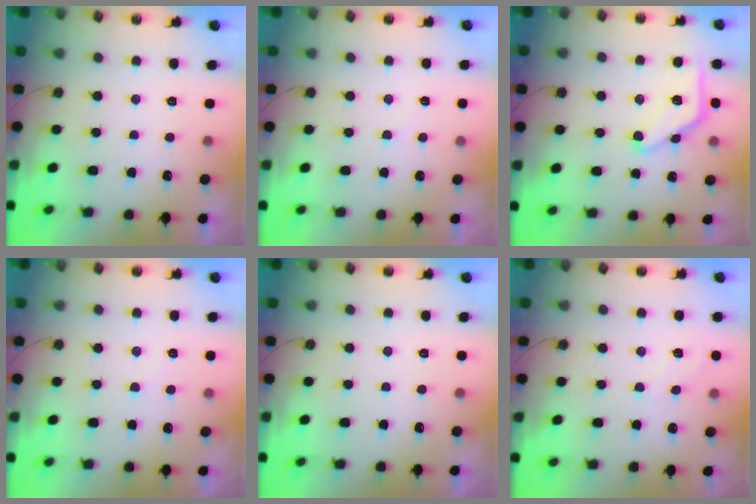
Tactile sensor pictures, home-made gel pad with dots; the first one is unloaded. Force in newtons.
{"total": 3.0, "press": 3.0, "slide": 0.4}
{"total": 11.7, "press": 11.7, "slide": 0.7}
{"total": 4.6, "press": 4.5, "slide": 0.6}
{"total": 0.0}
{"total": 4.5, "press": 4.5, "slide": 0.5}